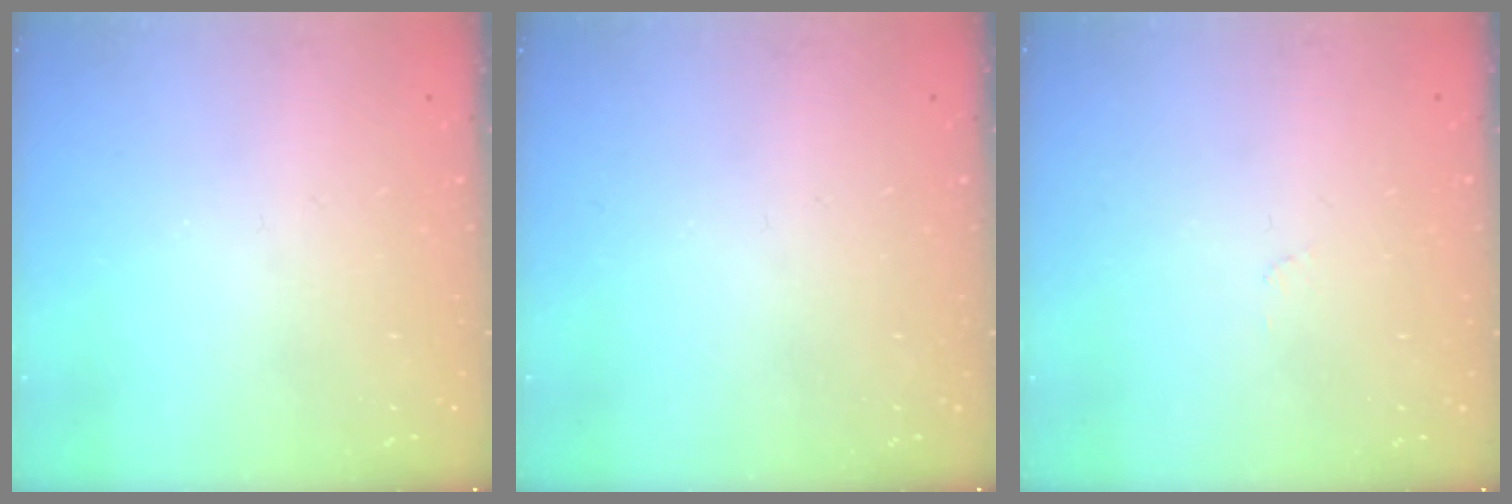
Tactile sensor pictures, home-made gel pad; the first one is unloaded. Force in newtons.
{"total": 0.0}
{"total": 2.5, "press": 2.4, "slide": 0.3}